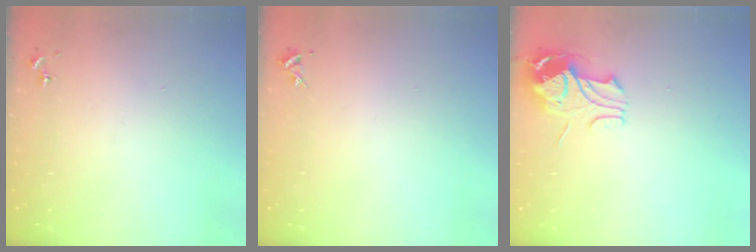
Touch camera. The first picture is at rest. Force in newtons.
{"total": 3.7, "press": 3.7, "slide": 0.5}
{"total": 10.1, "press": 10.1, "slide": 0.8}